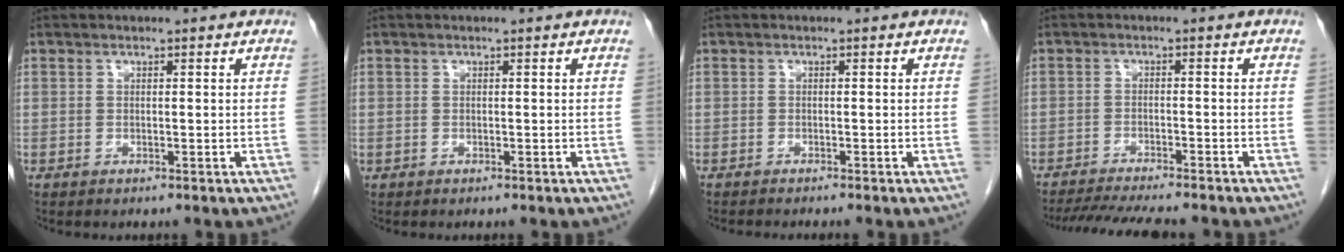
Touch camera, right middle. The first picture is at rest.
{"total": 0.0}
{"total": 2.2, "force": [-1.9, -0.4, 1.0], "torque": [-0.009, 0.001, -0.028]}
{"total": 10.1, "force": [-9.0, 0.6, 4.5], "torque": [-0.067, -0.016, -0.134]}